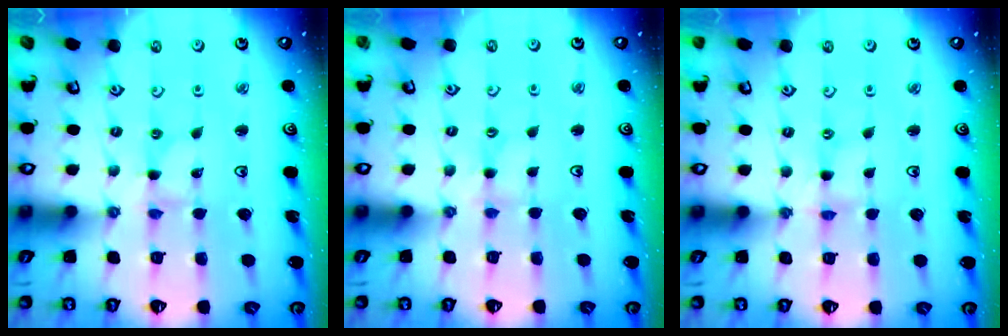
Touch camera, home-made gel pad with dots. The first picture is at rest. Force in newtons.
{"total": 1.7, "press": 1.7, "slide": 0.4}
{"total": 0.0}